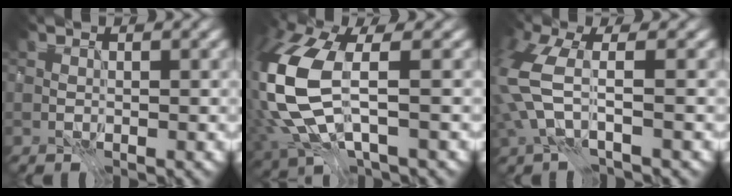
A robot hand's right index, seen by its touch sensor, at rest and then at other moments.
{"total": 10.7, "force": [-0.7, 5.9, 8.9], "torque": [-0.245, -0.025, -0.009]}
{"total": 5.5, "force": [-1.0, 2.6, 4.7], "torque": [-0.135, -0.007, -0.029]}